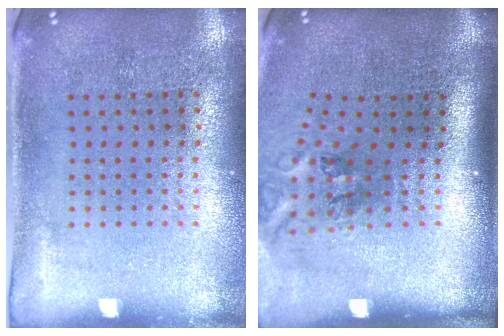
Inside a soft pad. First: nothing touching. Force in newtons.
{"total": 1.8, "press": 1.2, "slide": 1.3}